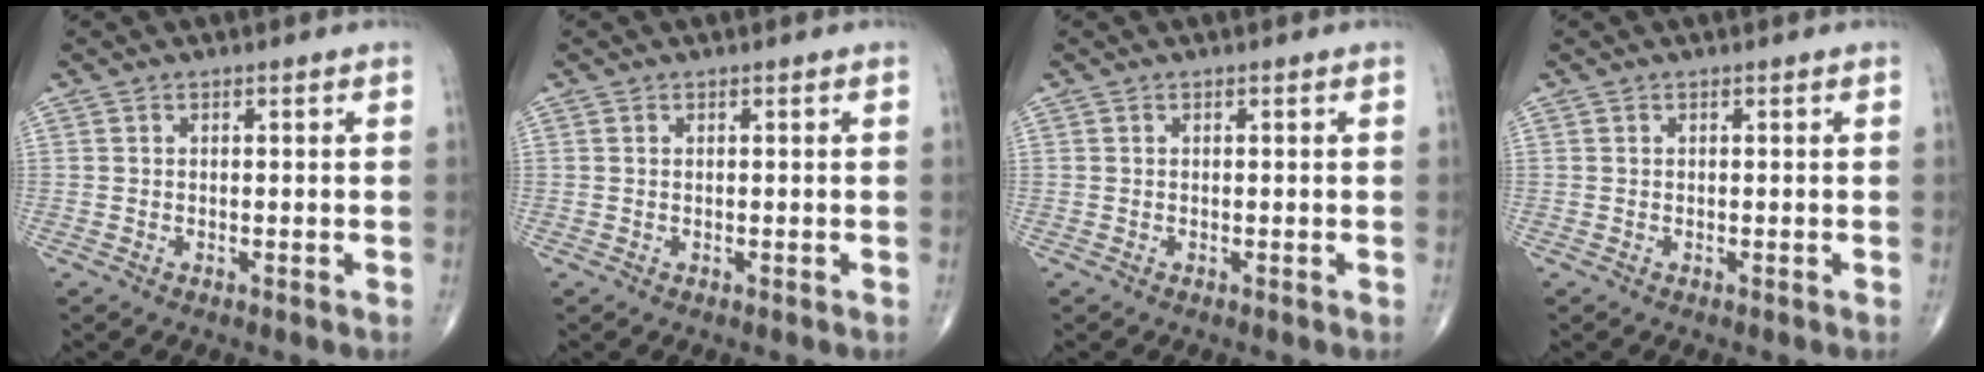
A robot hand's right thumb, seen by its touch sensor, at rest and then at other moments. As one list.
[{"total": 0.0}, {"total": 0.0}, {"total": 0.0}]